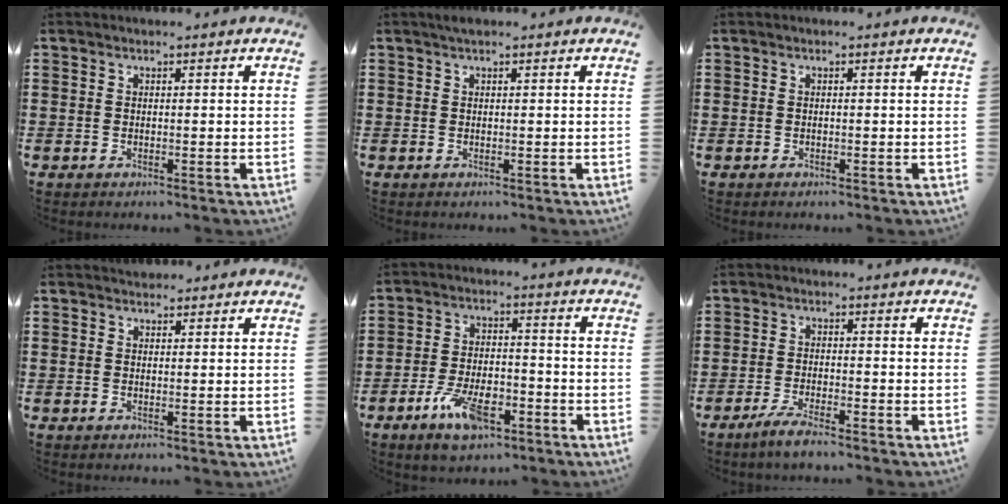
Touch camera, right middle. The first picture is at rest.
{"total": 0.9, "force": [0.6, 0.0, 0.6], "torque": [-0.014, 0.002, 0.010]}
{"total": 0.0}
{"total": 1.2, "force": [1.1, 0.4, -0.2], "torque": [0.000, 0.001, 0.021]}
{"total": 8.0, "force": [-4.7, 3.4, 5.6], "torque": [-0.110, 0.006, -0.085]}
{"total": 3.3, "force": [-2.6, 0.1, 1.9], "torque": [-0.045, -0.006, -0.053]}